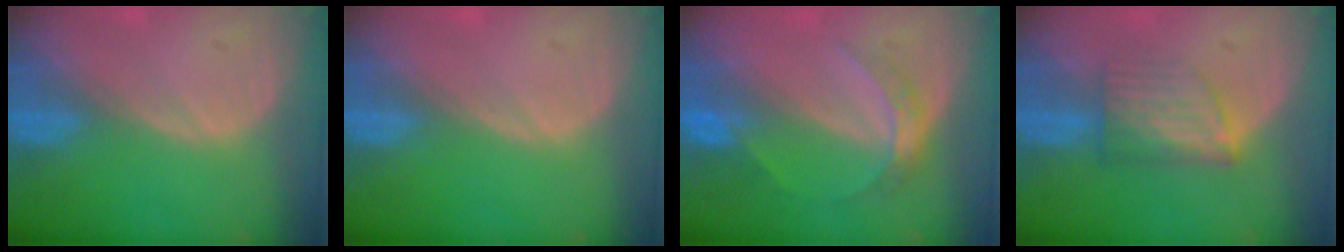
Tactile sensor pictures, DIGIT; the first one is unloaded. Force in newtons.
{"total": 0.0}
{"total": 4.8, "press": 4.3, "slide": 2.1}
{"total": 6.1, "press": 5.5, "slide": 2.6}